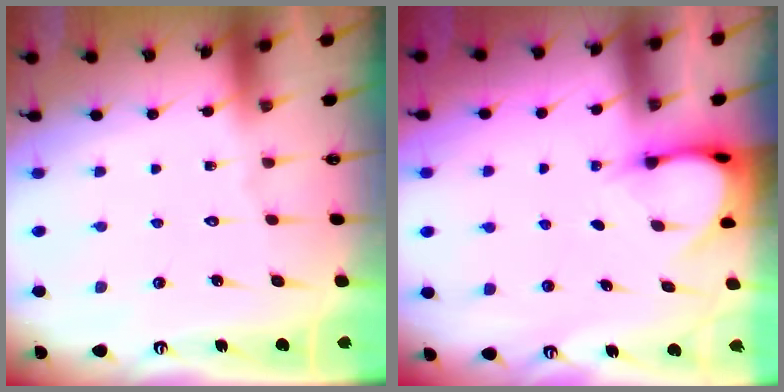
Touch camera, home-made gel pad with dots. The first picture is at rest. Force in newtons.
{"total": 3.9, "press": 3.9, "slide": 0.3}